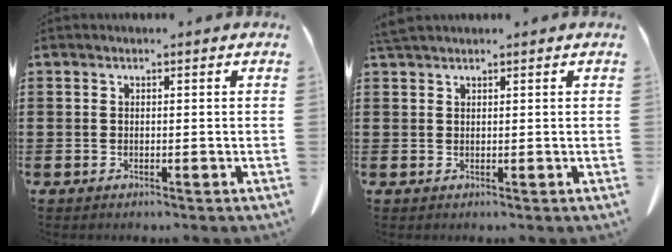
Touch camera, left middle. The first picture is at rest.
{"total": 1.7, "force": [1.5, 0.2, 0.7], "torque": [-0.018, 0.000, 0.030]}